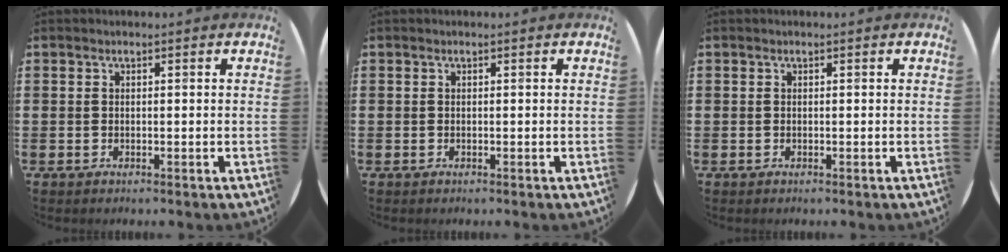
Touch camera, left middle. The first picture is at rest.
{"total": 0.0}
{"total": 0.0}